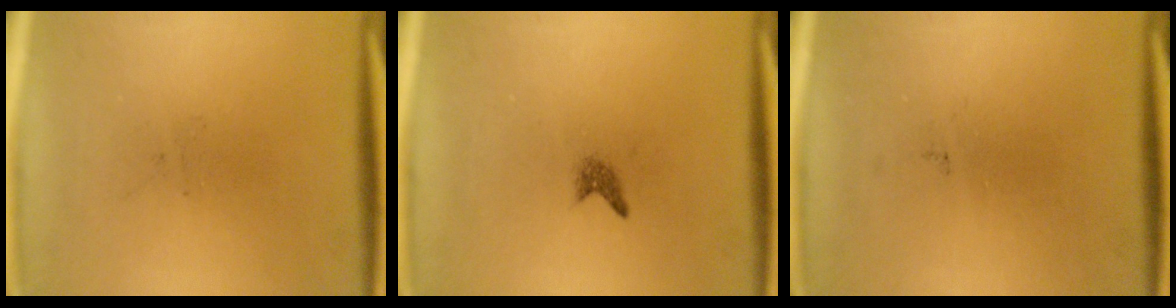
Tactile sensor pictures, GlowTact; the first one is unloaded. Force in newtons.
{"total": 0.9}
{"total": 0.0}